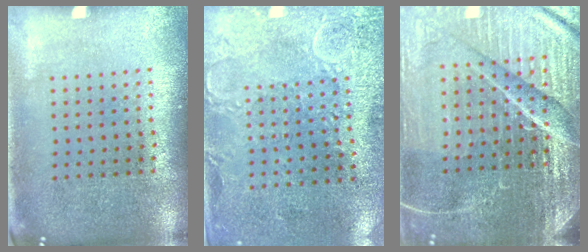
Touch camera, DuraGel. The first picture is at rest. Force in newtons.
{"total": 2.9, "press": 2.4, "slide": 1.6}
{"total": 6.3, "press": 5.7, "slide": 2.9}